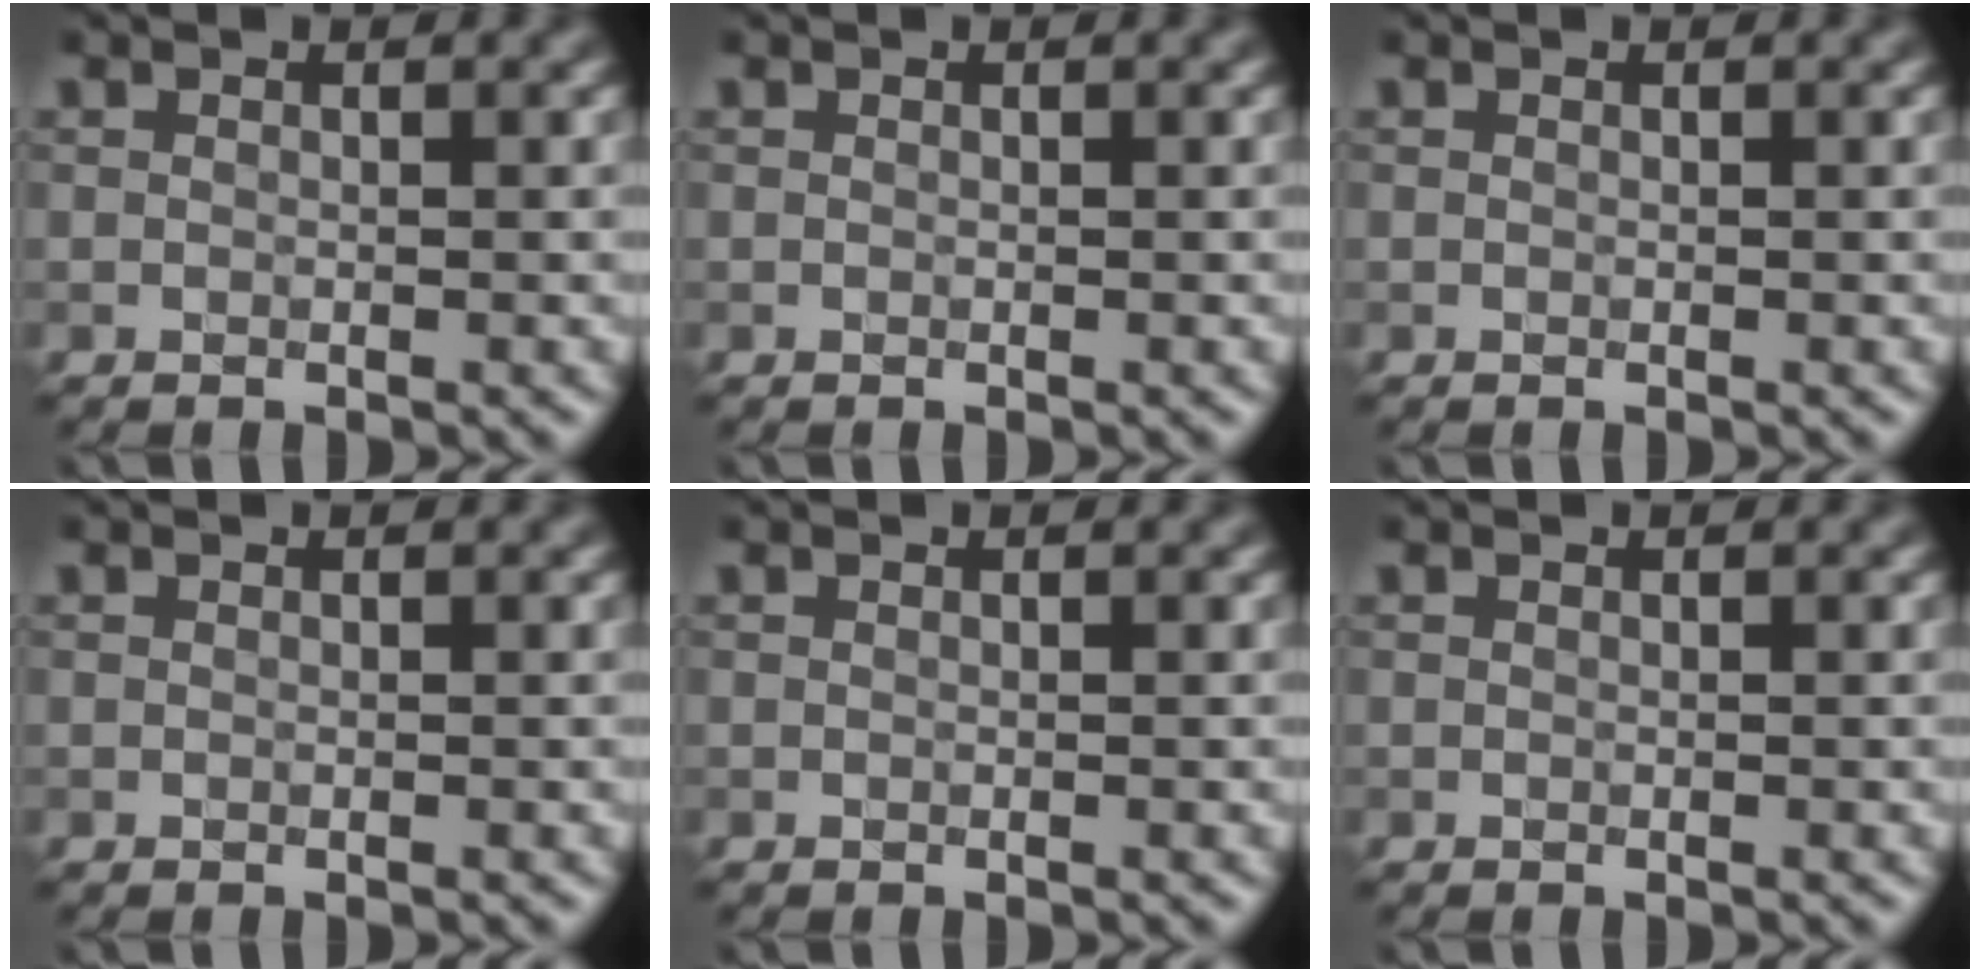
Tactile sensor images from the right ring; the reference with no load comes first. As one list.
[{"total": 0.0}, {"total": 0.0}, {"total": 0.0}, {"total": 0.0}, {"total": 0.0}]